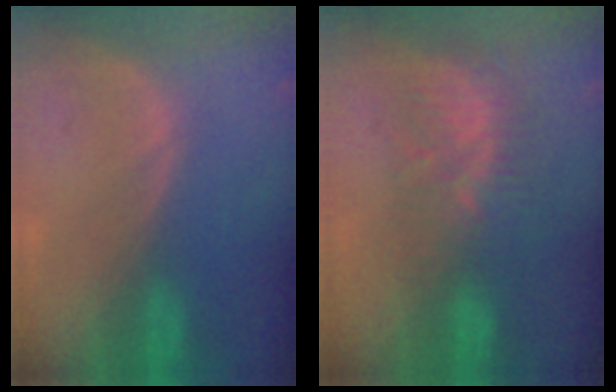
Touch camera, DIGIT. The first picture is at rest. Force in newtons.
{"total": 9.0, "press": 7.5, "slide": 5.0}